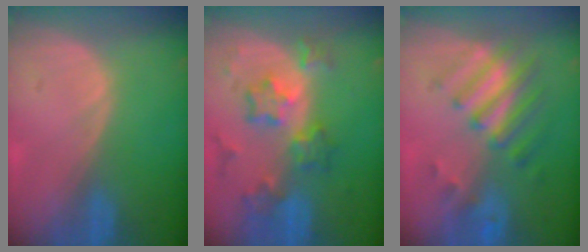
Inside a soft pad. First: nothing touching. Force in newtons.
{"total": 8.6, "press": 7.6, "slide": 4.0}
{"total": 7.9, "press": 7.1, "slide": 3.6}